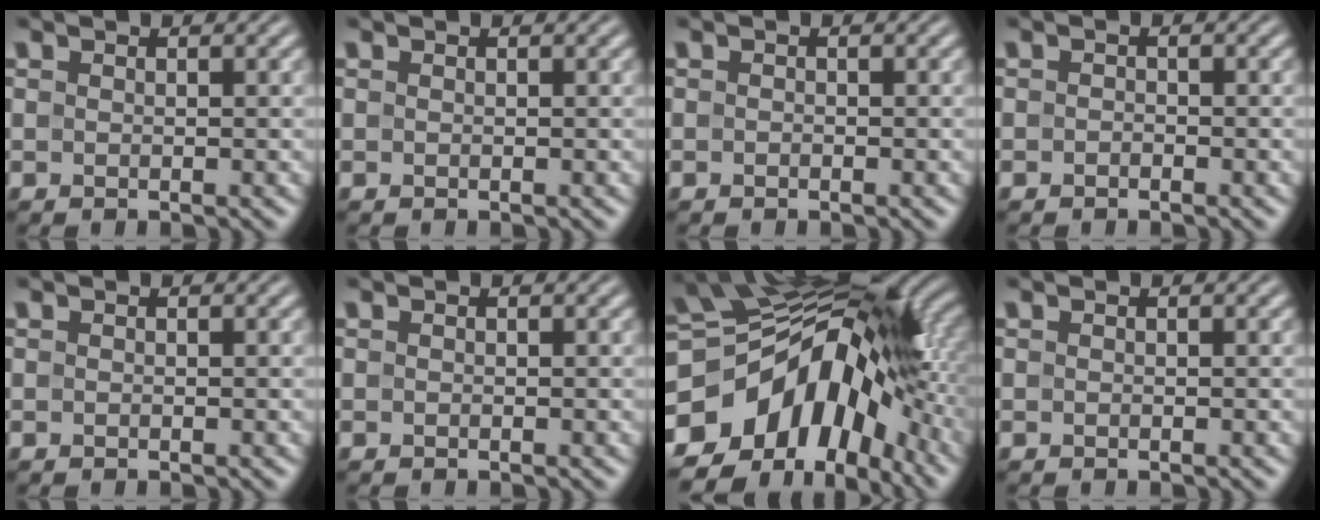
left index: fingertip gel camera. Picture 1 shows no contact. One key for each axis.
{"total": 0.0}
{"total": 0.0}
{"total": 0.6, "fx": -0.4, "fy": 0.4, "fz": 0.3, "tx": -0.004, "ty": -0.001, "tz": -0.007}
{"total": 0.0}
{"total": 0.0}
{"total": 15.3, "fx": -4.8, "fy": 9.6, "fz": 10.9, "tx": -0.171, "ty": 0.009, "tz": -0.098}
{"total": 0.0}